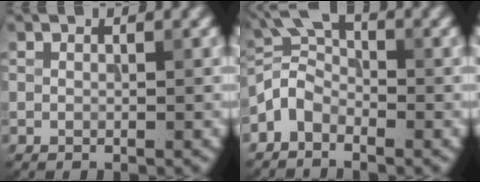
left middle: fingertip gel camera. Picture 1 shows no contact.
{"total": 3.3, "force": [-2.1, 1.8, 1.6], "torque": [-0.033, 0.011, -0.056]}